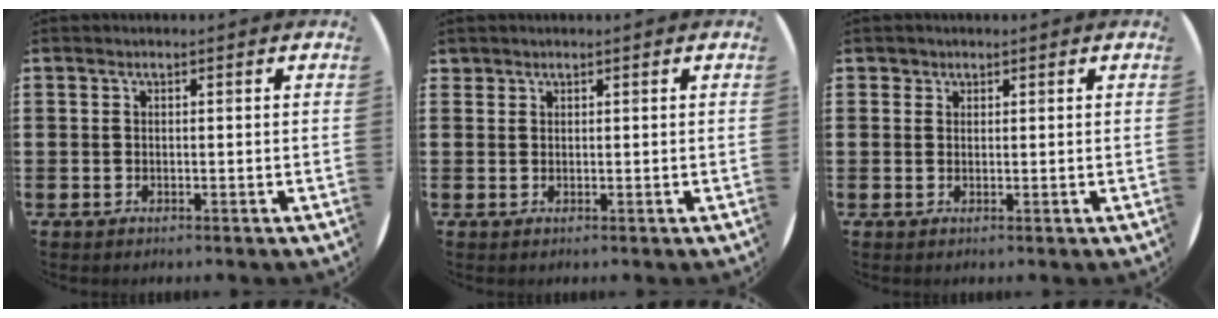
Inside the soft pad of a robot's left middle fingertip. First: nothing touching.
{"total": 0.8, "force": [0.7, 0.3, -0.2], "torque": [0.003, 0.004, 0.014]}
{"total": 1.1, "force": [0.9, 0.7, -0.1], "torque": [0.008, 0.000, 0.016]}